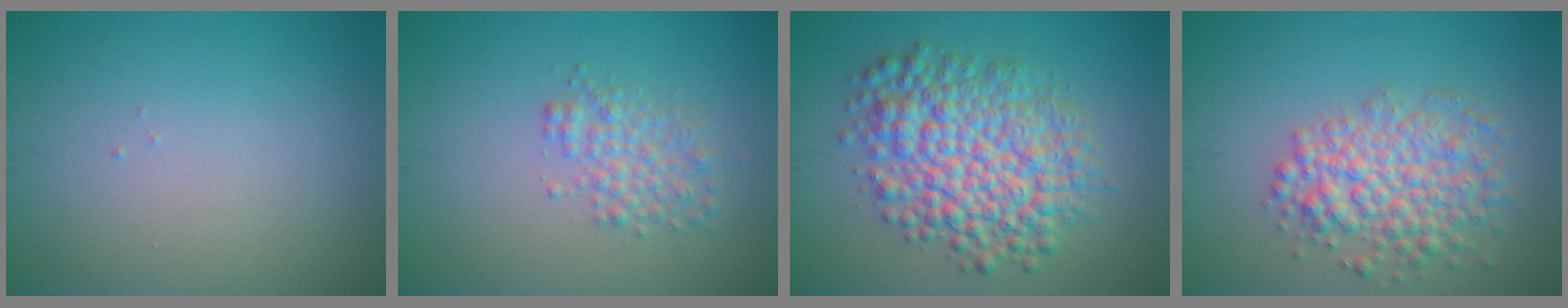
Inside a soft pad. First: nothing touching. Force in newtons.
{"total": 2.6, "press": 2.6, "slide": 0.1}
{"total": 8.7, "press": 8.7, "slide": 0.2}
{"total": 5.2, "press": 5.2, "slide": 0.2}